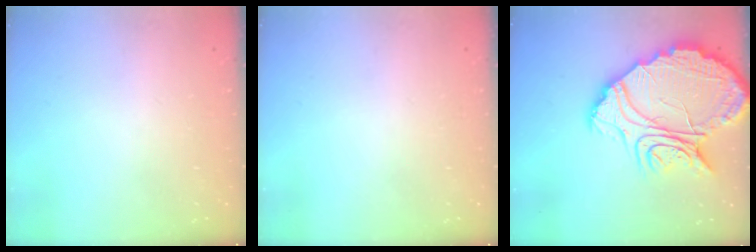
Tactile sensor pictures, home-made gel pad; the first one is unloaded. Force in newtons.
{"total": 0.0}
{"total": 22.8, "press": 22.7, "slide": 2.3}